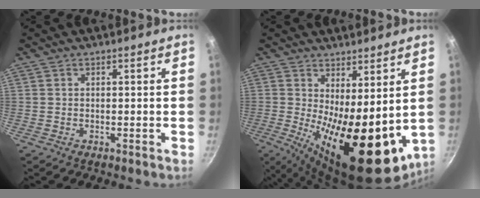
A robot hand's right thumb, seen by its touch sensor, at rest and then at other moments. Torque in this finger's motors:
{"motor_torque": [-0.28, 2.45, 2.07, 0.70, 0.27]}